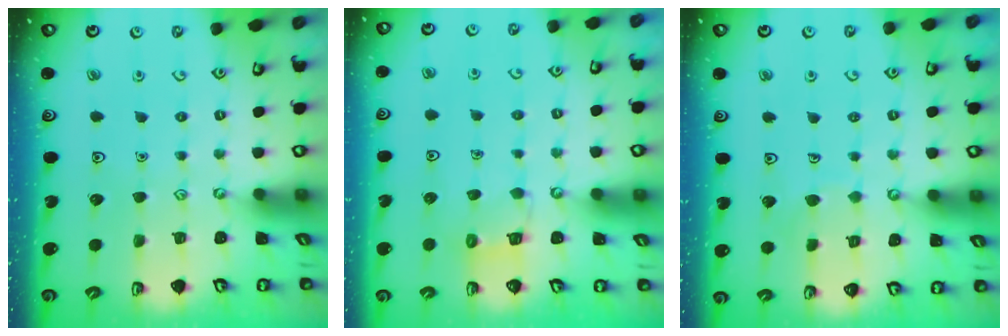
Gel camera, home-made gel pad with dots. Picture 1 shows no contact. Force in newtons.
{"total": 4.5, "press": 4.5, "slide": 0.4}
{"total": 5.0, "press": 4.9, "slide": 0.4}